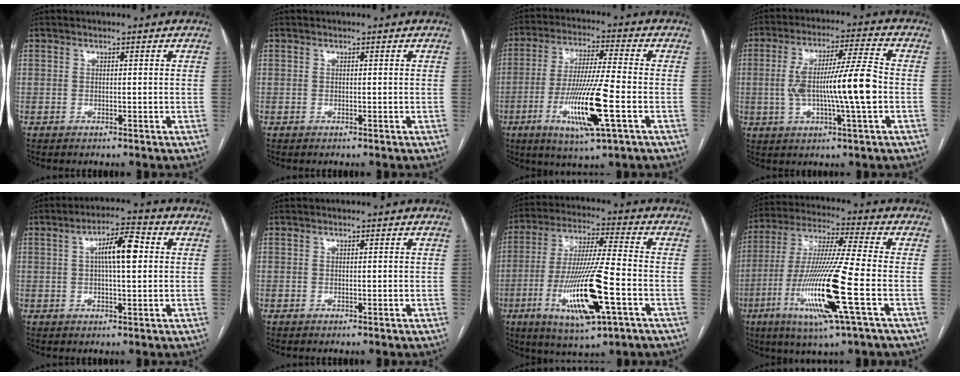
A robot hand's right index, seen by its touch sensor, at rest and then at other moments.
{"total": 0.0}
{"total": 13.8, "force": [-4.4, 0.3, 13.1], "torque": [-0.258, -0.019, -0.080]}
{"total": 12.6, "force": [-1.3, 0.3, 12.5], "torque": [-0.229, 0.011, -0.025]}
{"total": 7.5, "force": [1.3, 1.4, 7.2], "torque": [-0.125, 0.020, 0.018]}
{"total": 0.0}
{"total": 16.7, "force": [-5.6, 1.6, 15.7], "torque": [-0.312, -0.021, -0.095]}
{"total": 17.9, "force": [-5.7, -0.3, 16.9], "torque": [-0.350, -0.023, -0.111]}